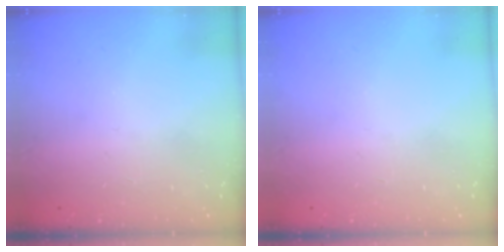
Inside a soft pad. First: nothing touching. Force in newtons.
{"total": 0.0}